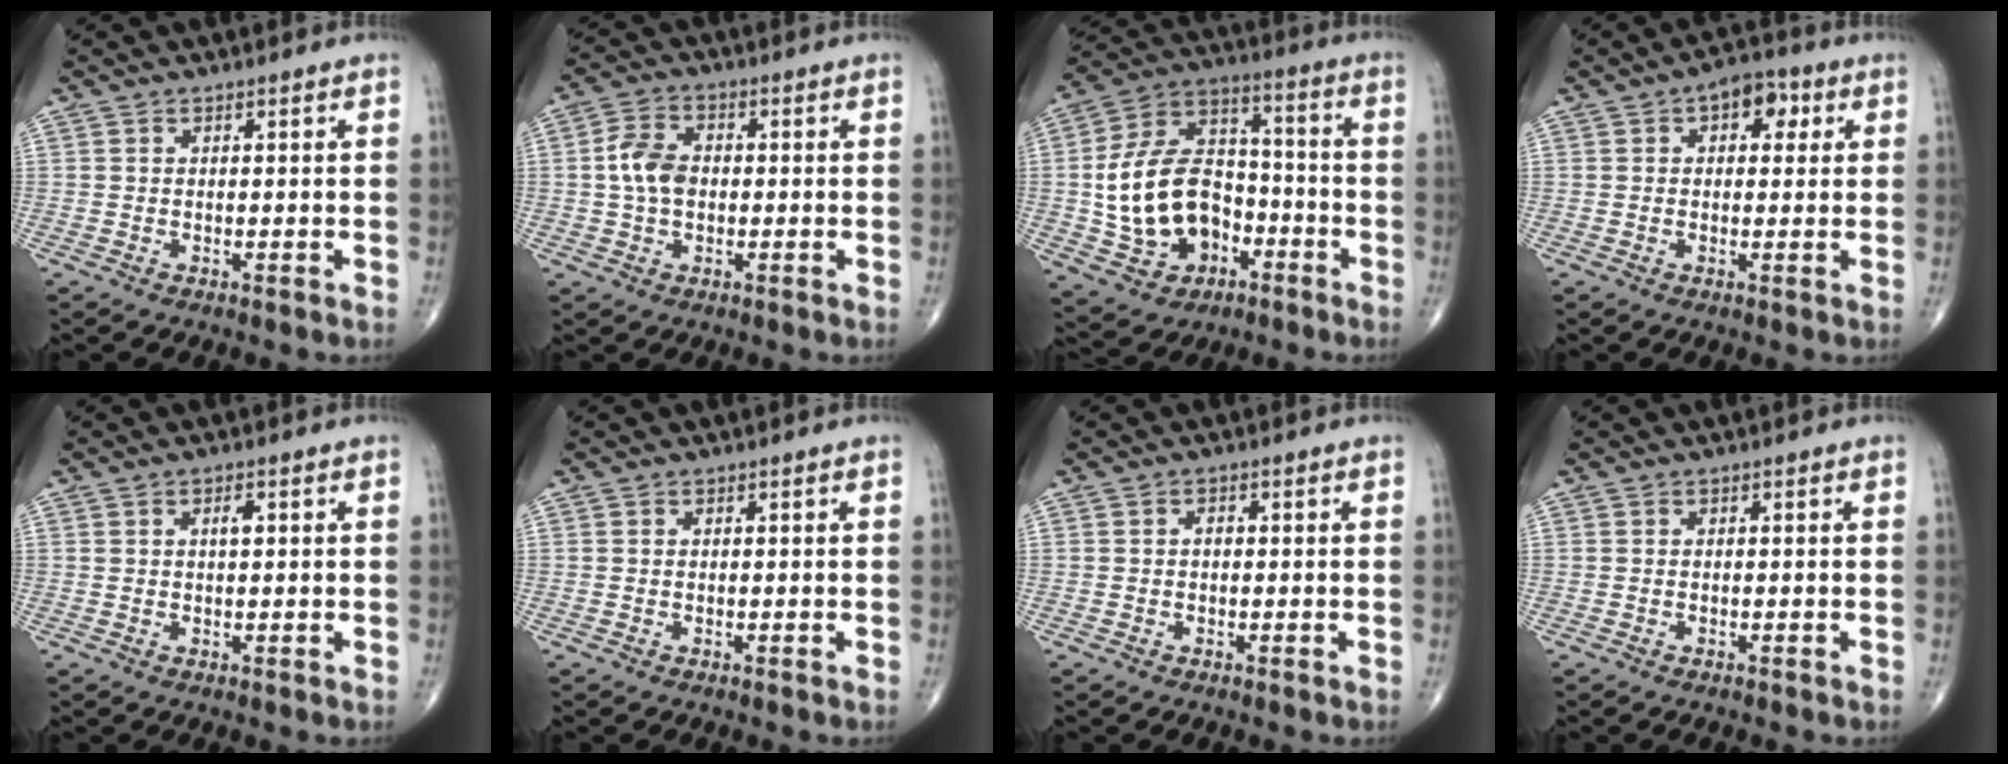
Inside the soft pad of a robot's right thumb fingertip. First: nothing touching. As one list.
[{"total": 6.5, "force": [0.0, 4.4, 4.8], "torque": [-0.091, 0.013, -0.007]}, {"total": 17.9, "force": [-4.2, 12.8, 11.7], "torque": [-0.190, 0.046, -0.068]}, {"total": 6.7, "force": [2.3, 4.0, 4.9], "torque": [-0.039, 0.009, 0.024]}, {"total": 1.9, "force": [0.5, 0.8, 1.7], "torque": [-0.028, 0.001, 0.009]}, {"total": 0.0}, {"total": 1.0, "force": [-0.1, 0.7, 0.7], "torque": [-0.008, 0.002, -0.005]}, {"total": 0.0}]